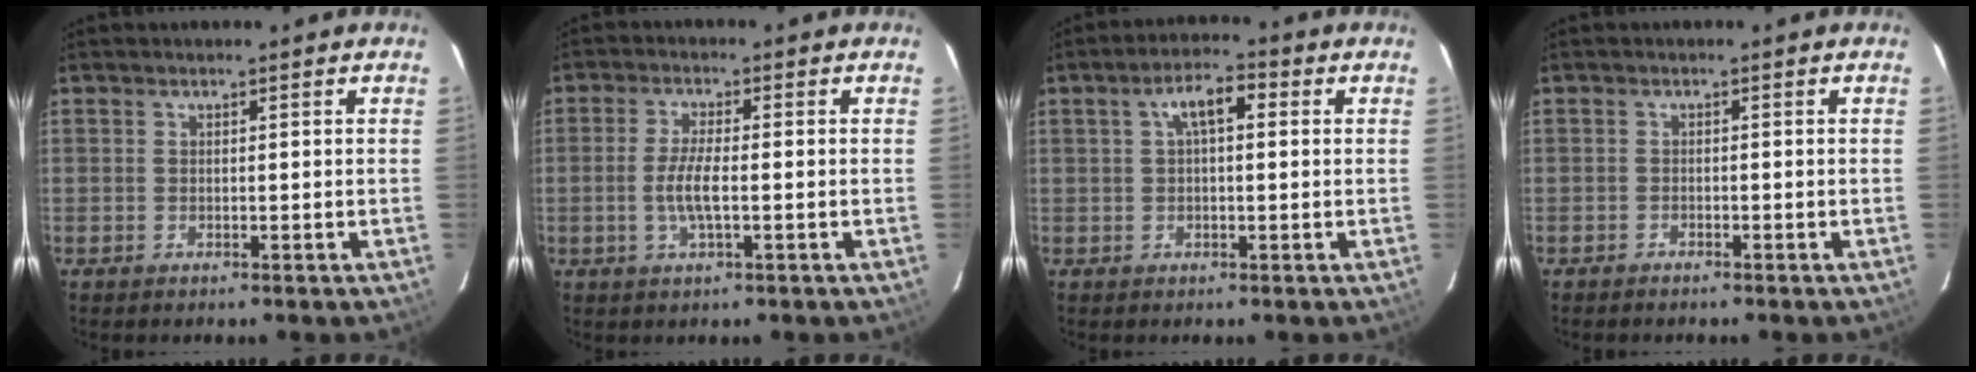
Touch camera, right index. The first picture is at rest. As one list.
[{"total": 4.9, "force": [-0.9, 1.1, 4.7], "torque": [-0.093, -0.004, -0.017]}, {"total": 5.5, "force": [1.4, 2.2, 4.9], "torque": [-0.088, 0.021, 0.024]}, {"total": 0.9, "force": [-0.9, 0.1, 0.0], "torque": [-0.006, 0.002, -0.016]}]